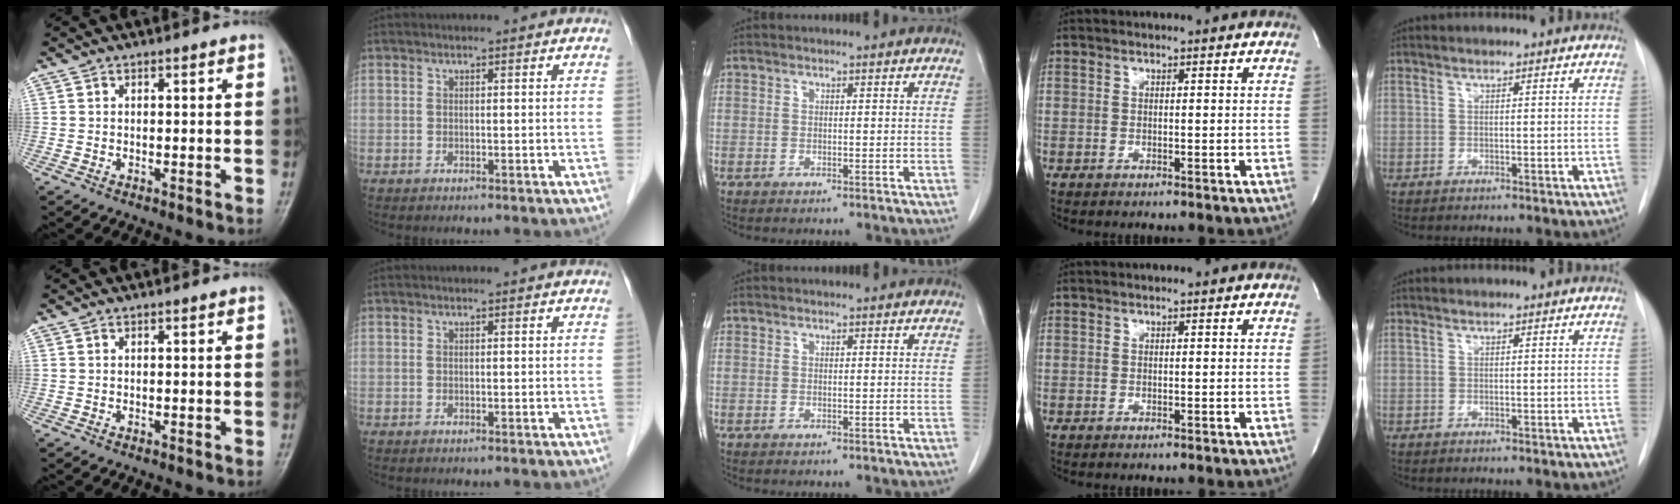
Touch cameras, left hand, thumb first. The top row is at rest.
{}